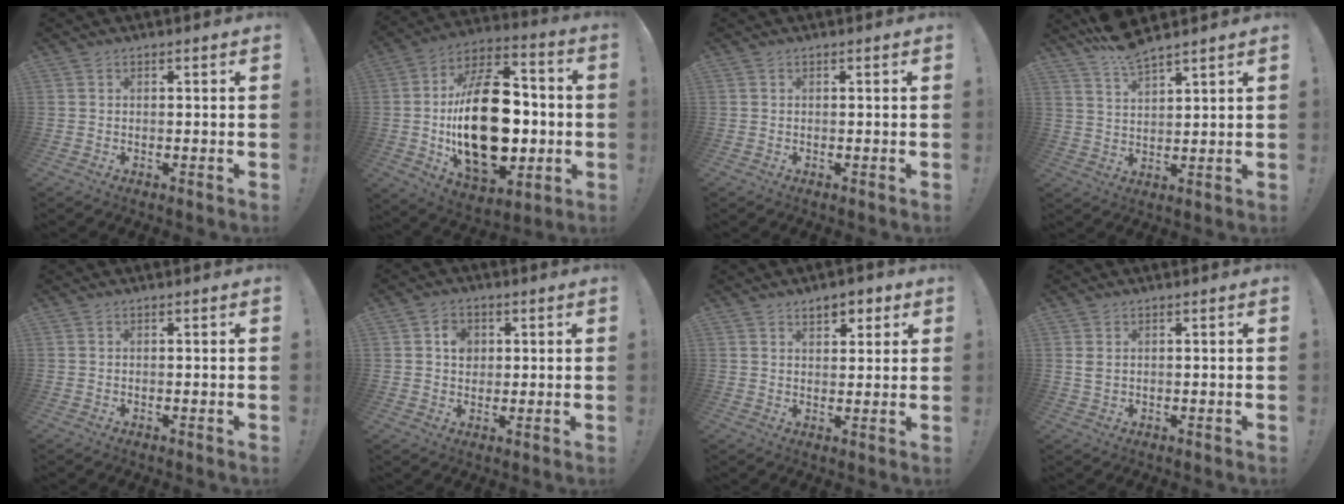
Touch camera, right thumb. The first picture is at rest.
{"total": 28.8, "force": [-2.2, 16.7, 23.4], "torque": [-0.412, 0.009, -0.024]}
{"total": 0.0}
{"total": 7.1, "force": [6.3, 1.2, 3.0], "torque": [-0.058, -0.037, 0.114]}
{"total": 0.0}
{"total": 4.8, "force": [1.2, 4.2, 1.9], "torque": [-0.015, -0.001, 0.018]}
{"total": 5.1, "force": [3.2, 3.1, 2.6], "torque": [-0.028, -0.011, 0.053]}
{"total": 1.9, "force": [0.9, 1.0, 1.3], "torque": [-0.022, 0.002, 0.015]}